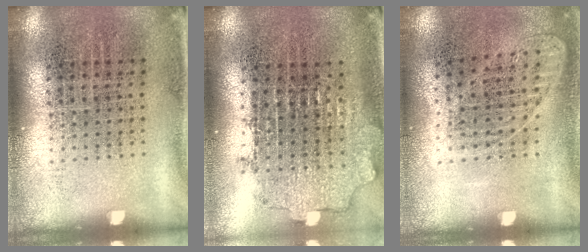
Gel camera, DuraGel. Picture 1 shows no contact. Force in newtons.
{"total": 2.0, "press": 1.5, "slide": 1.3}
{"total": 1.0, "press": 0.9, "slide": 0.3}